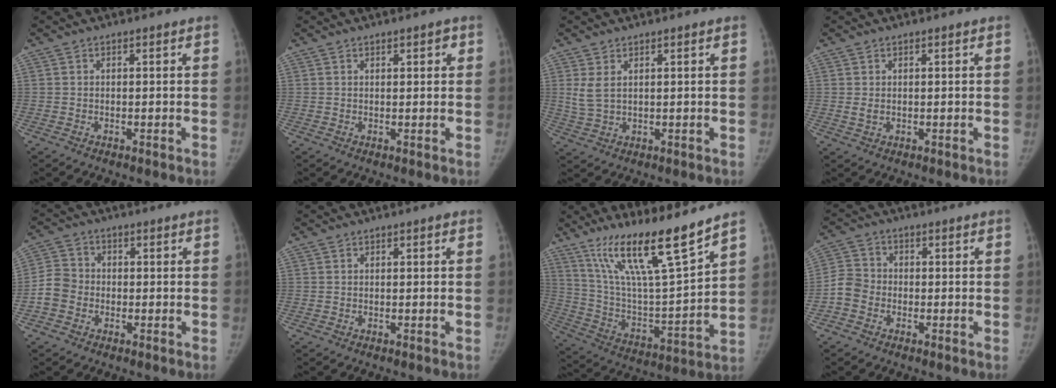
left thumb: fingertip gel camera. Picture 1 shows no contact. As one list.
[{"total": 1.8, "force": [1.0, 0.6, 1.4], "torque": [-0.014, -0.002, 0.012]}, {"total": 3.8, "force": [1.6, 1.8, 2.9], "torque": [-0.063, -0.006, 0.043]}, {"total": 1.5, "force": [0.5, 0.8, 1.2], "torque": [-0.024, -0.002, 0.016]}, {"total": 5.1, "force": [-1.5, 4.5, 2.0], "torque": [-0.028, 0.013, -0.038]}, {"total": 0.0}, {"total": 19.6, "force": [14.1, 2.0, 13.4], "torque": [-0.213, -0.075, 0.260]}, {"total": 4.5, "force": [-1.7, 3.8, 1.7], "torque": [-0.026, 0.011, -0.044]}]